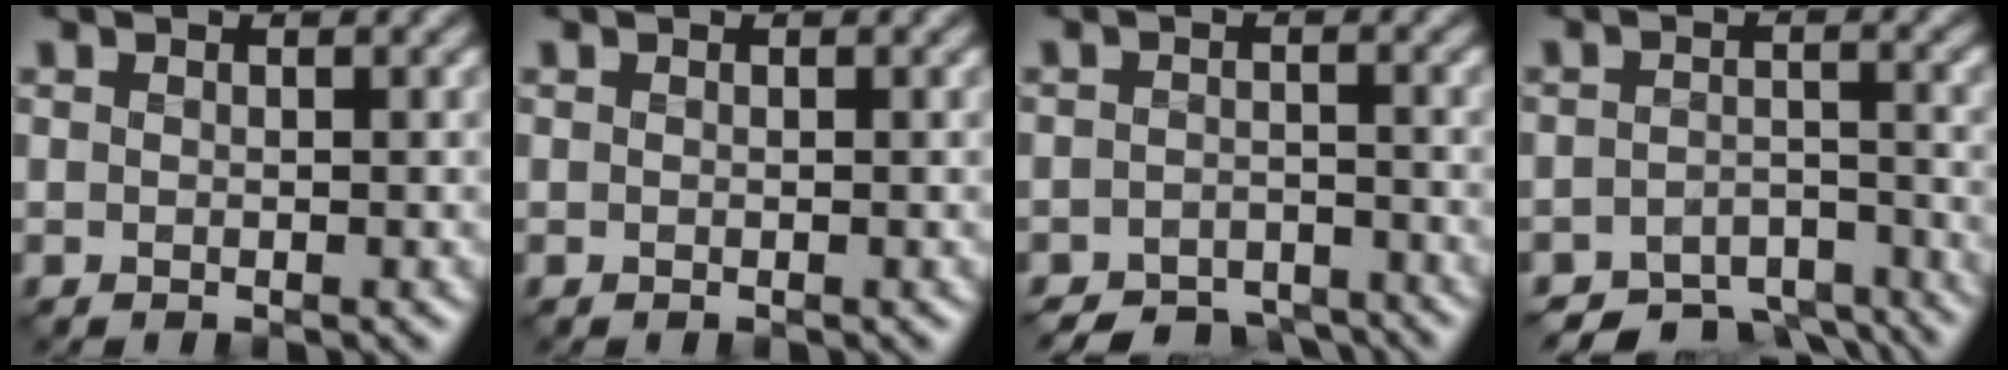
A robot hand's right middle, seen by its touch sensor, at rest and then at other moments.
{"total": 0.0}
{"total": 3.9, "force": [-3.7, 1.1, 0.6], "torque": [-0.002, -0.003, -0.063]}
{"total": 5.9, "force": [-5.3, 2.0, 1.7], "torque": [-0.021, -0.016, -0.080]}